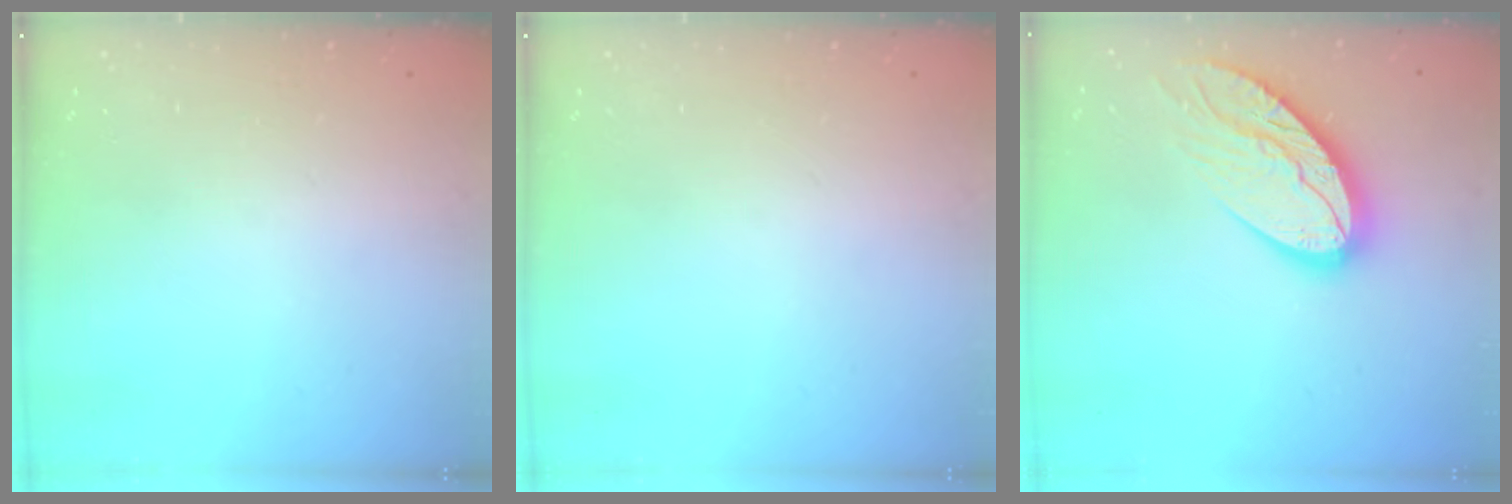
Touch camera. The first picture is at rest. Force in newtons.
{"total": 0.0}
{"total": 16.6, "press": 16.6, "slide": 1.2}